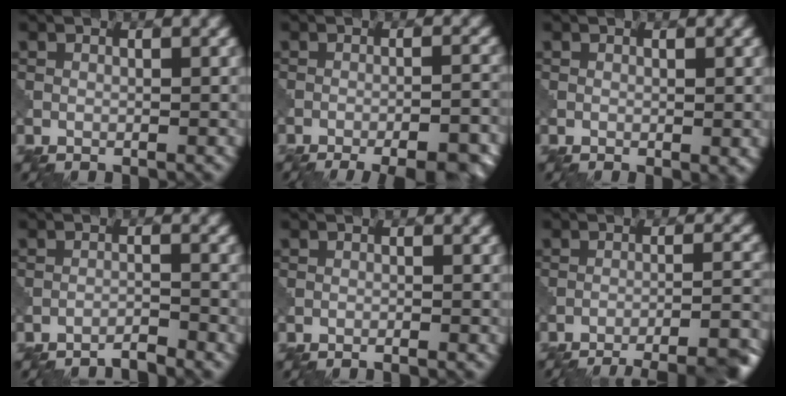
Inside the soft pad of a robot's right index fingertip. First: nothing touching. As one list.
[{"total": 10.1, "force": [-7.8, 3.1, 5.6], "torque": [-0.047, 0.002, -0.077]}, {"total": 1.0, "force": [-0.1, 0.3, 1.0], "torque": [-0.011, -0.005, -0.002]}, {"total": 2.1, "force": [-2.0, 0.1, 0.7], "torque": [0.003, 0.004, -0.042]}, {"total": 1.0, "force": [-0.8, 0.1, 0.6], "torque": [-0.006, -0.001, -0.021]}, {"total": 12.8, "force": [-11.1, 3.2, 5.6], "torque": [-0.049, 0.009, -0.123]}]